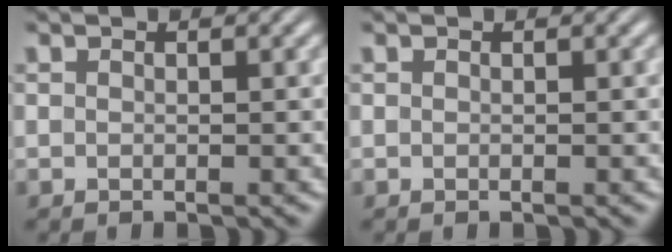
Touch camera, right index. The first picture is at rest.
{"total": 0.0}